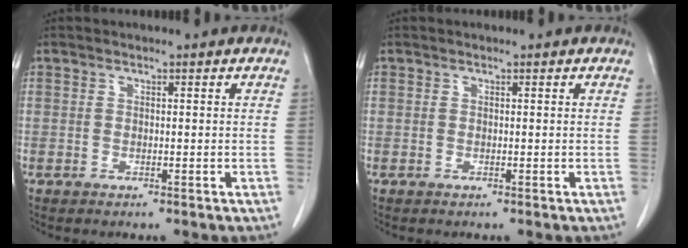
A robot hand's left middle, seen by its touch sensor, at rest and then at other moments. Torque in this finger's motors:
{"motor_torque": [0.00, 0.01, 0.00, 0.00]}